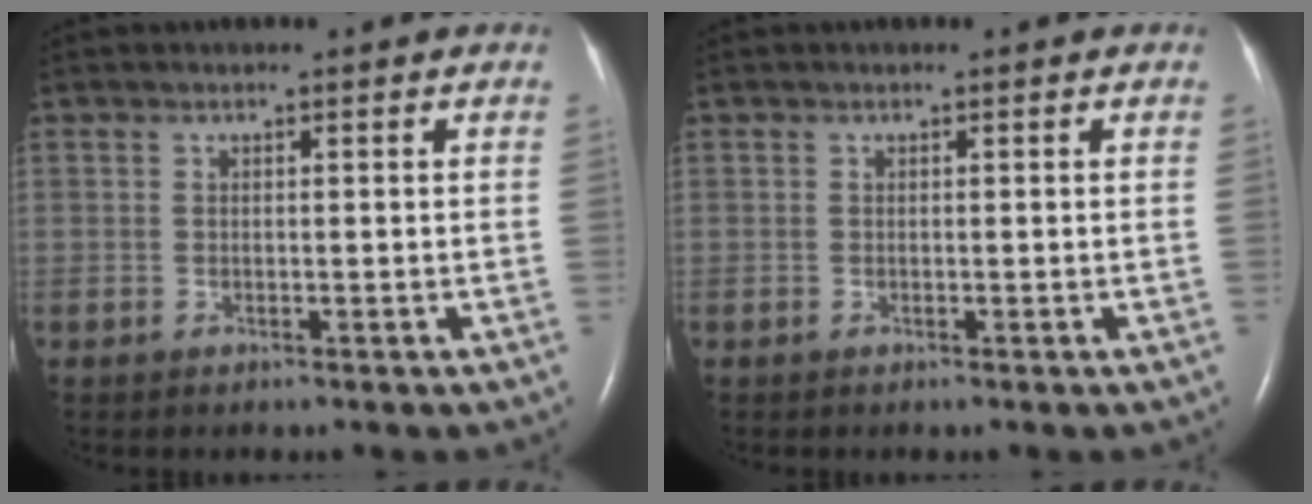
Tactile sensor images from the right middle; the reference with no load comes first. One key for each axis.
{"total": 0.0}